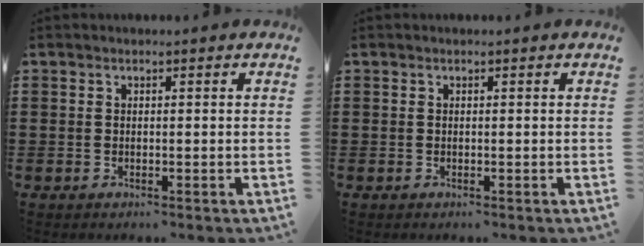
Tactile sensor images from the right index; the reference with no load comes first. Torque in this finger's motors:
{"motor_torque": [-0.20, 0.11, 0.00, -0.01]}